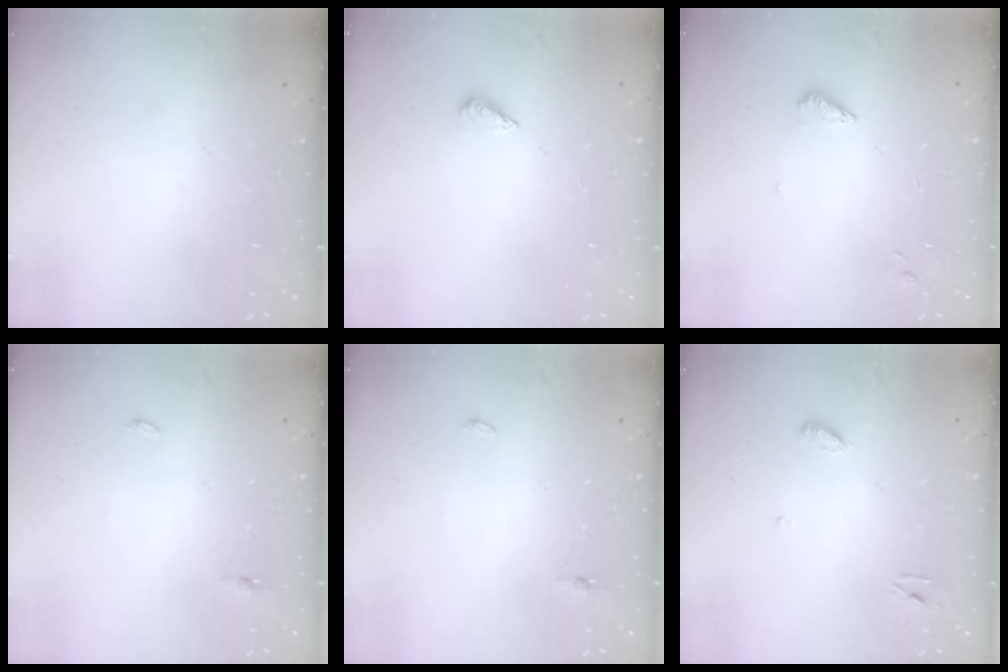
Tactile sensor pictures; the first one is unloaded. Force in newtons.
{"total": 2.1, "press": 1.9, "slide": 0.8}
{"total": 3.9, "press": 3.9, "slide": 0.5}
{"total": 3.7, "press": 3.3, "slide": 1.7}
{"total": 3.7, "press": 3.3, "slide": 1.7}
{"total": 3.5, "press": 3.4, "slide": 0.4}